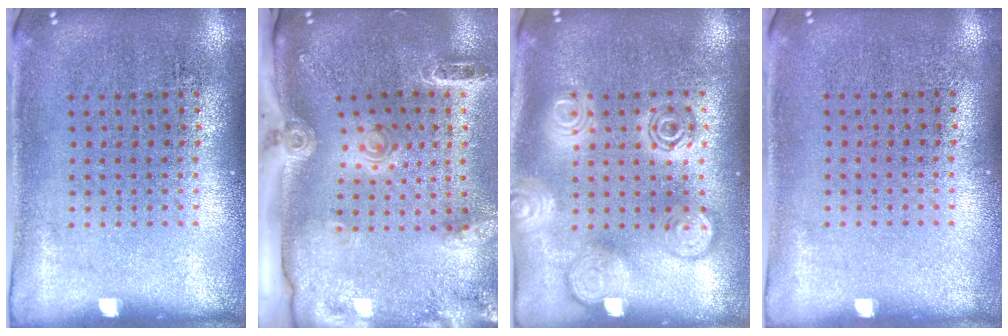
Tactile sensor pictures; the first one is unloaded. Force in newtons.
{"total": 2.8, "press": 2.1, "slide": 1.9}
{"total": 2.8, "press": 2.8, "slide": 0.4}
{"total": 0.0}